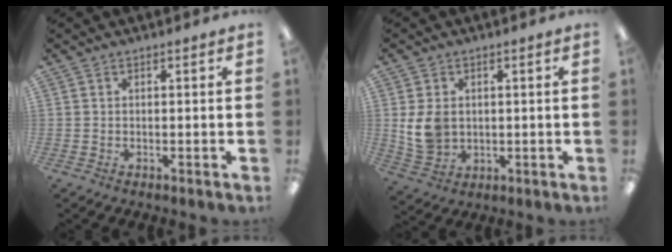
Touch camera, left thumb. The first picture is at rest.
{"total": 7.6, "force": [1.2, 6.2, 4.3], "torque": [-0.089, 0.004, 0.024]}